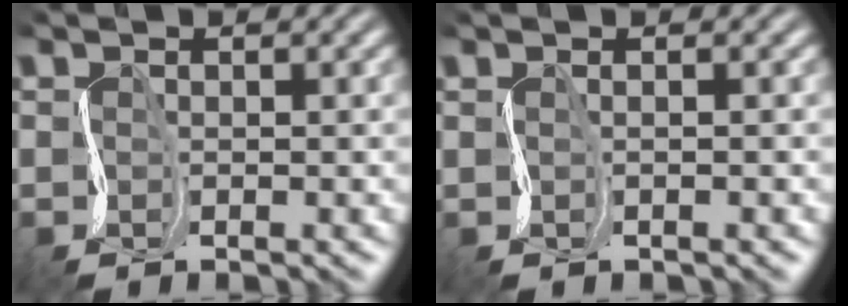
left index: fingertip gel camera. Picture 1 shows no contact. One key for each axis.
{"total": 1.2, "fx": 0.6, "fy": 0.6, "fz": 0.9, "tx": -0.002, "ty": 0.008, "tz": 0.000}